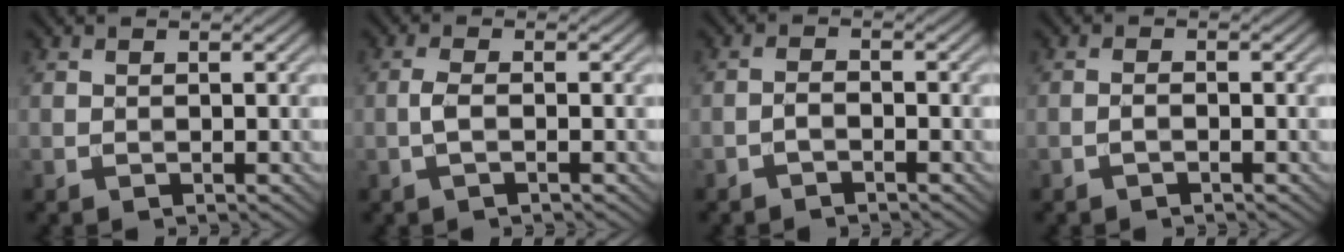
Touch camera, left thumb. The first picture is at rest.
{"total": 2.1, "force": [-0.6, 0.4, 2.0], "torque": [-0.044, 0.005, -0.017]}
{"total": 1.5, "force": [-1.1, 0.4, 0.9], "torque": [-0.019, 0.004, -0.026]}
{"total": 1.0, "force": [-0.6, 0.1, 0.7], "torque": [-0.013, 0.004, -0.014]}